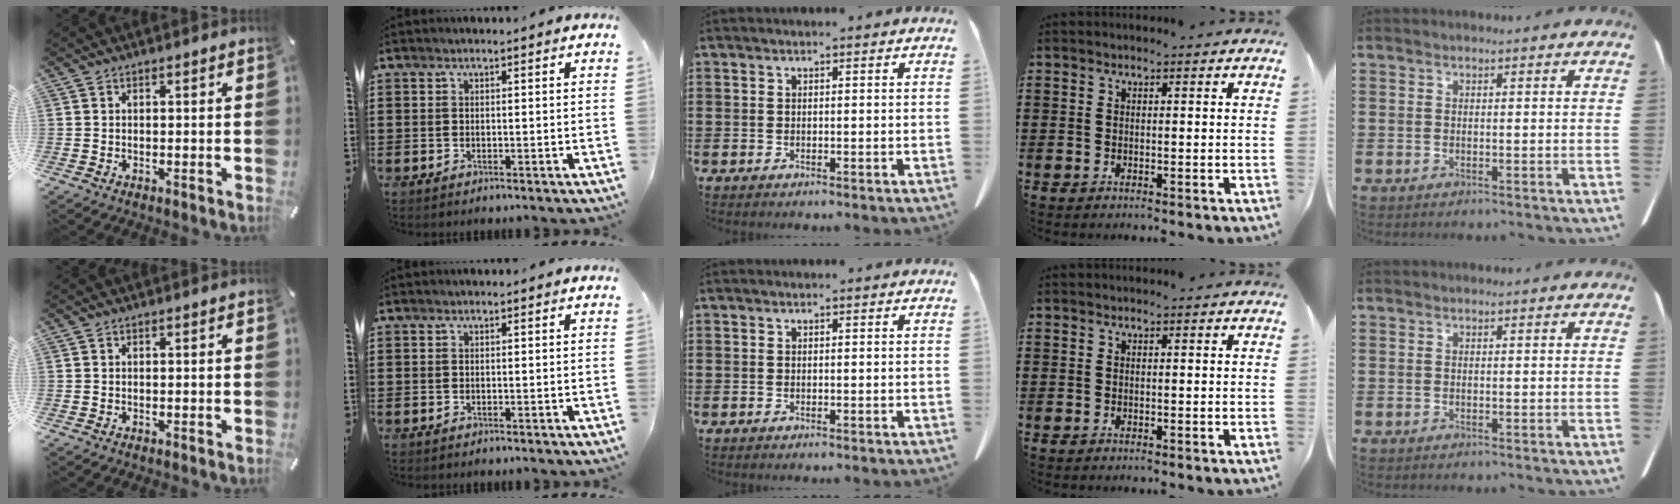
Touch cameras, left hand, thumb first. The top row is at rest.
{}